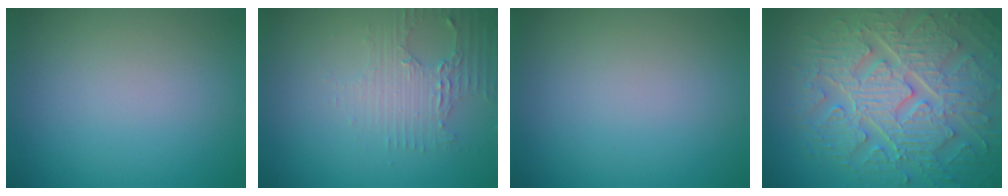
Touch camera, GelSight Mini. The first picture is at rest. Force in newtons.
{"total": 3.0, "press": 2.5, "slide": 1.7}
{"total": 0.0}
{"total": 9.5, "press": 7.0, "slide": 6.5}